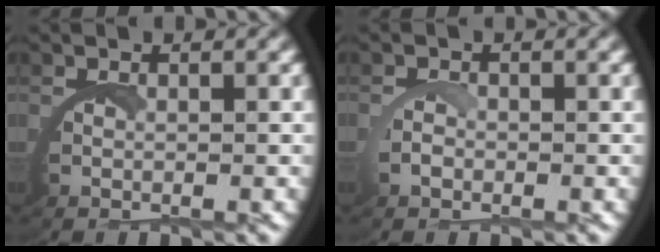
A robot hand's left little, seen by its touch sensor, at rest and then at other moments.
{"total": 0.0}